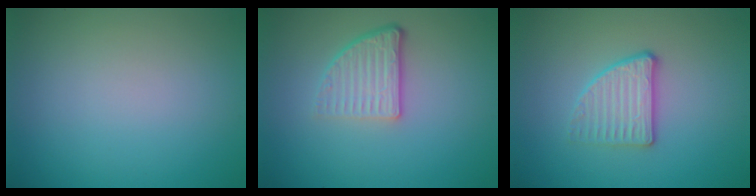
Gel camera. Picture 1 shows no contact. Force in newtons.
{"total": 3.8, "press": 2.5, "slide": 2.8}
{"total": 2.7, "press": 2.4, "slide": 1.1}